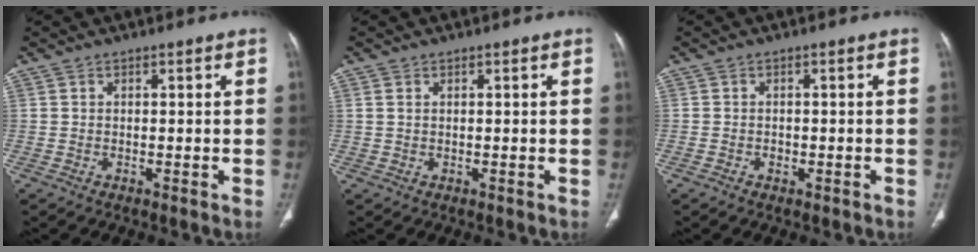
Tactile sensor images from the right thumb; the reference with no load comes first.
{"total": 0.6, "force": [0.3, 0.3, 0.3], "torque": [-0.009, 0.002, 0.007]}
{"total": 0.9, "force": [-0.4, 0.7, 0.4], "torque": [-0.003, 0.006, -0.004]}